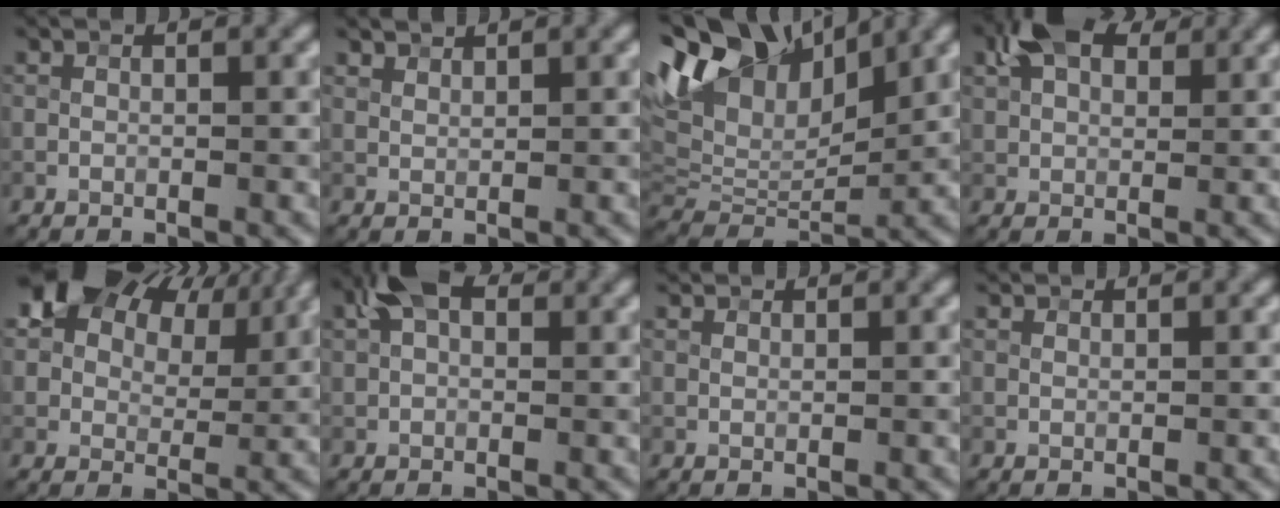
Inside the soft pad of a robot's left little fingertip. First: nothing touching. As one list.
[{"total": 2.1, "force": [1.9, 0.6, 0.7], "torque": [-0.019, -0.007, 0.044]}, {"total": 11.6, "force": [5.8, 6.4, 7.8], "torque": [-0.164, 0.033, 0.098]}, {"total": 5.9, "force": [3.0, 3.5, 3.7], "torque": [-0.077, 0.012, 0.050]}, {"total": 13.1, "force": [7.6, 7.9, 7.1], "torque": [-0.118, 0.044, 0.109]}, {"total": 4.4, "force": [2.0, 2.6, 2.9], "torque": [-0.054, 0.017, 0.024]}, {"total": 1.9, "force": [1.8, 0.5, 0.7], "torque": [-0.018, -0.002, 0.025]}, {"total": 1.6, "force": [1.5, 0.3, 0.5], "torque": [-0.018, 0.000, 0.021]}]